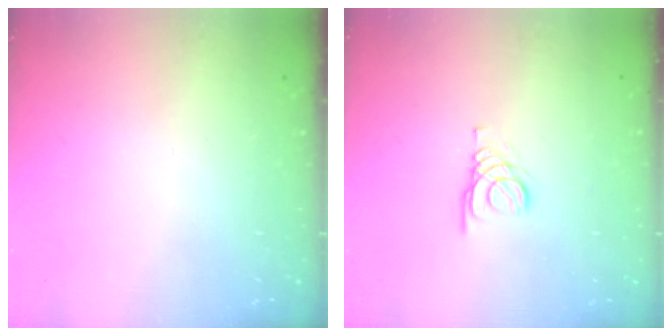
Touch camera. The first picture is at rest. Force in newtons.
{"total": 1.4, "press": 1.4, "slide": 0.2}